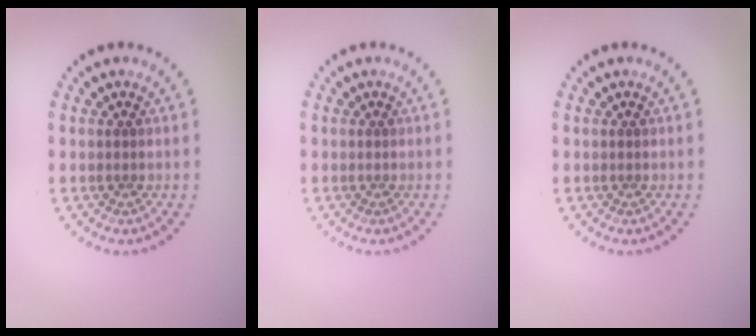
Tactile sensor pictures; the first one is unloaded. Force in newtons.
{"total": 0.0}
{"total": 0.0}